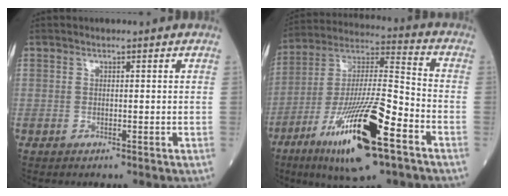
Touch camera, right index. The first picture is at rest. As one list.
[{"total": 20.9, "force": [-10.3, 3.1, 18.0], "torque": [-0.349, -0.031, -0.178]}]